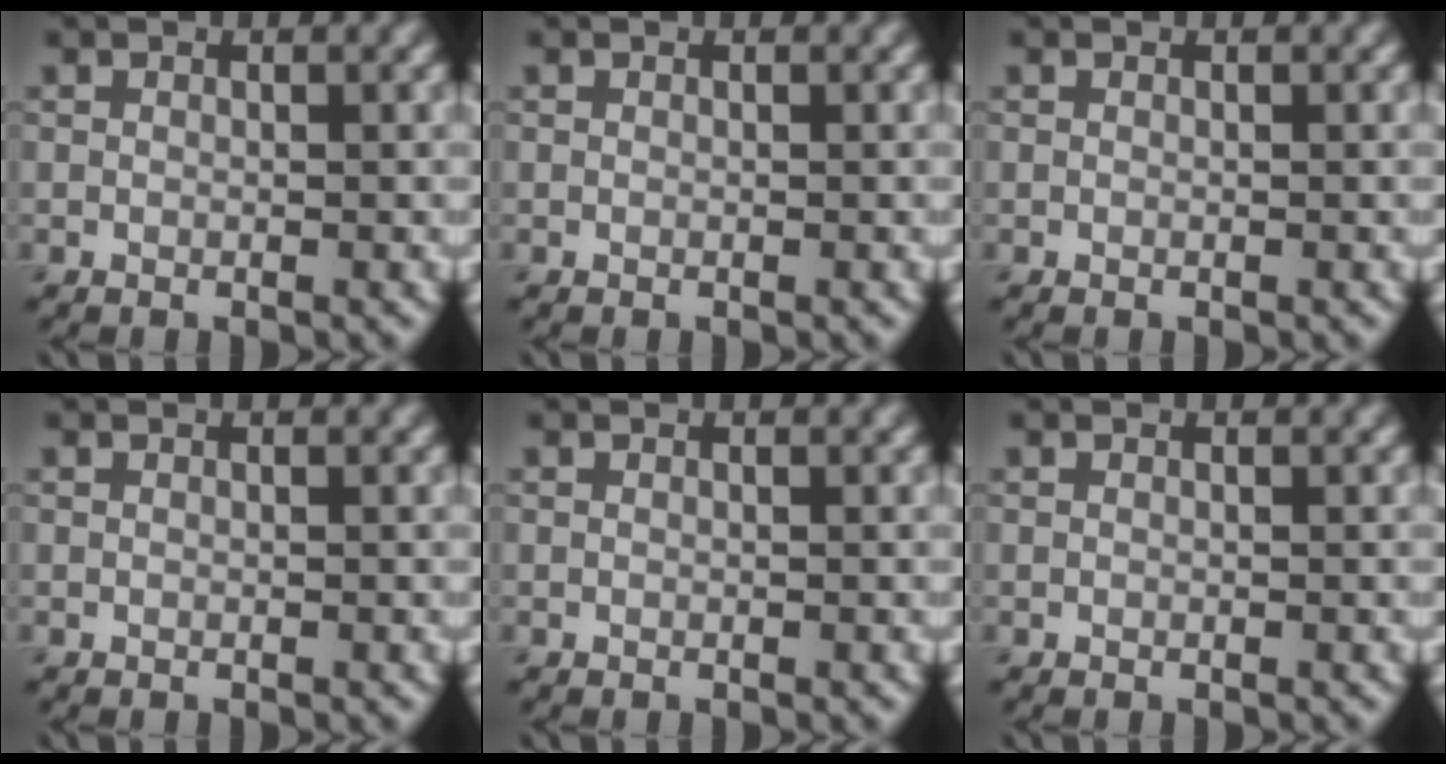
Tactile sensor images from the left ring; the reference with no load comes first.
{"total": 0.0}
{"total": 0.0}
{"total": 0.0}
{"total": 0.0}
{"total": 0.0}